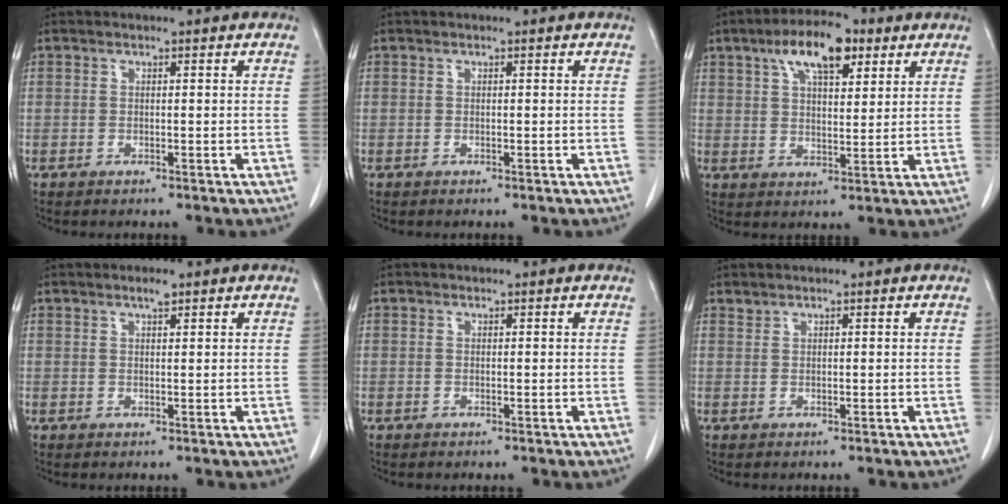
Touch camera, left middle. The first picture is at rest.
{"total": 0.0}
{"total": 9.7, "force": [5.4, 3.6, 7.3], "torque": [-0.128, 0.018, 0.092]}
{"total": 1.4, "force": [1.1, 0.2, 0.9], "torque": [-0.020, 0.000, 0.020]}
{"total": 0.0}
{"total": 0.6, "force": [0.6, 0.1, -0.1], "torque": [-0.001, -0.001, 0.012]}